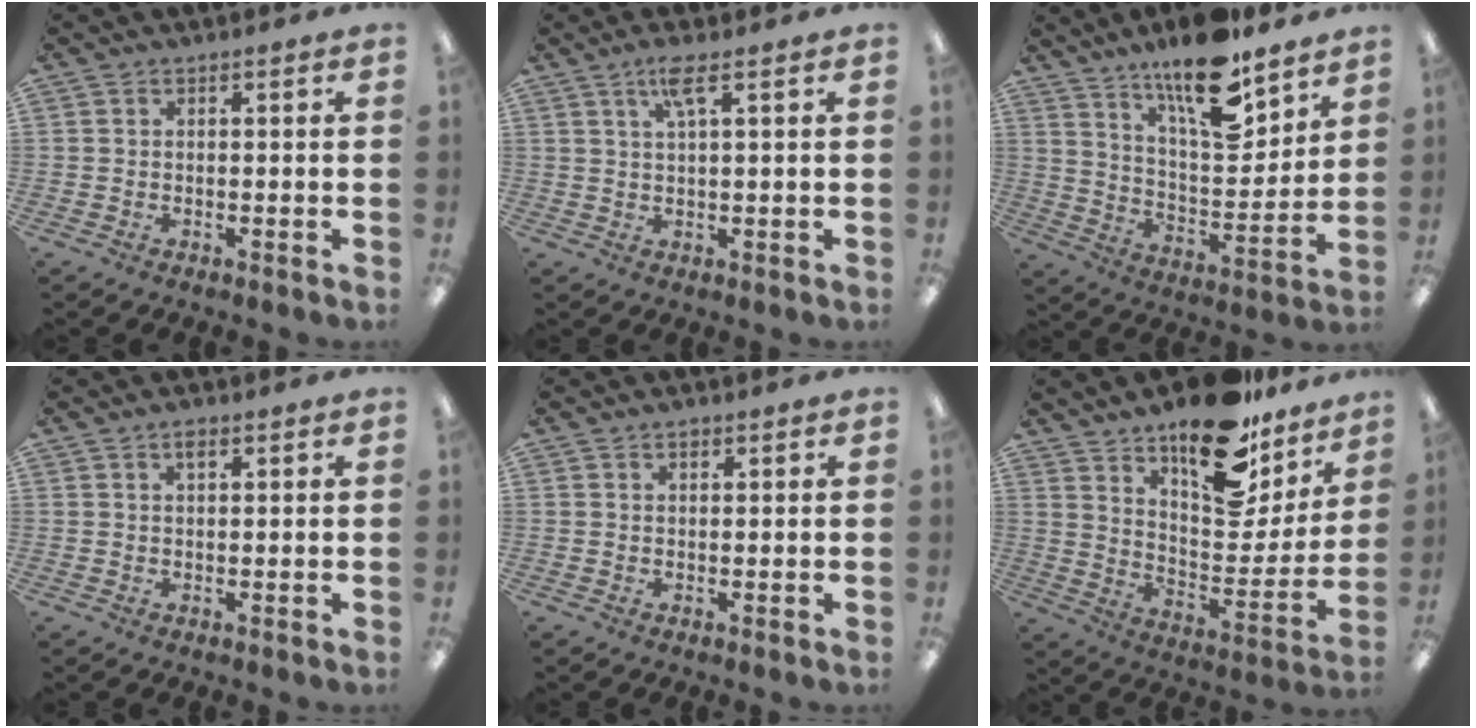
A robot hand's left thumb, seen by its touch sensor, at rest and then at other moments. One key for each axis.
{"total": 3.2, "fx": 1.8, "fy": 0.6, "fz": 2.6, "tx": -0.057, "ty": 0.006, "tz": 0.029}
{"total": 17.2, "fx": 12.5, "fy": 5.4, "fz": 10.4, "tx": -0.170, "ty": -0.083, "tz": 0.209}
{"total": 1.8, "fx": 1.1, "fy": 0.7, "fz": 1.3, "tx": -0.020, "ty": 0.000, "tz": 0.018}
{"total": 1.0, "fx": 0.8, "fy": 0.5, "fz": 0.5, "tx": -0.002, "ty": -0.002, "tz": 0.012}
{"total": 21.1, "fx": 15.6, "fy": 9.0, "fz": 11.1, "tx": -0.150, "ty": -0.110, "tz": 0.266}